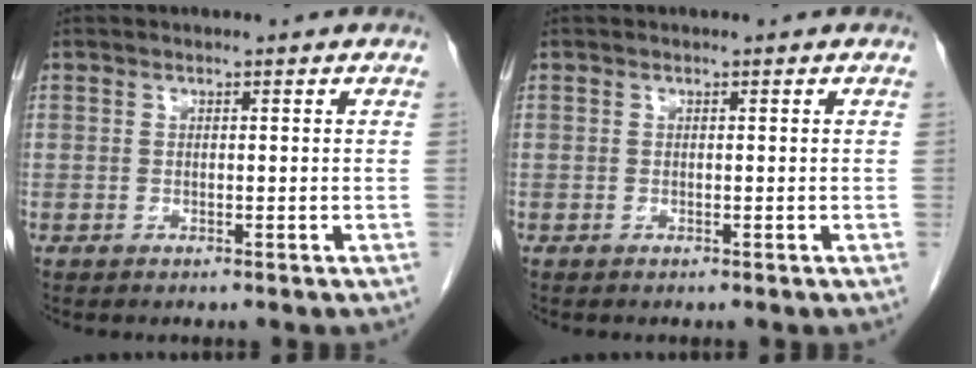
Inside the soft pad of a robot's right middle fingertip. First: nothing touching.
{"total": 0.0}